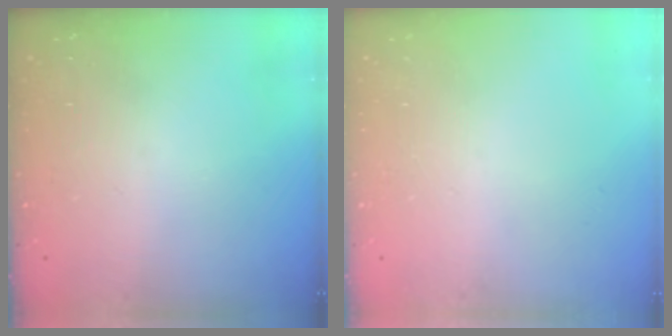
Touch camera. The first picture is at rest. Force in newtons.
{"total": 0.0}